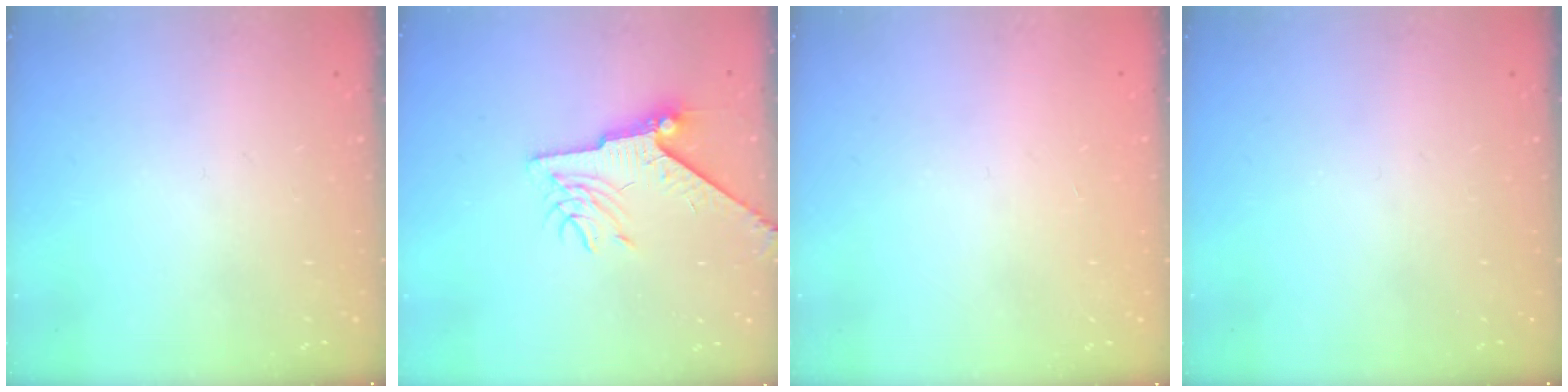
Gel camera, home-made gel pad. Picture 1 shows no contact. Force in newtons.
{"total": 7.8, "press": 7.7, "slide": 0.9}
{"total": 1.0, "press": 0.9, "slide": 0.2}
{"total": 0.0}